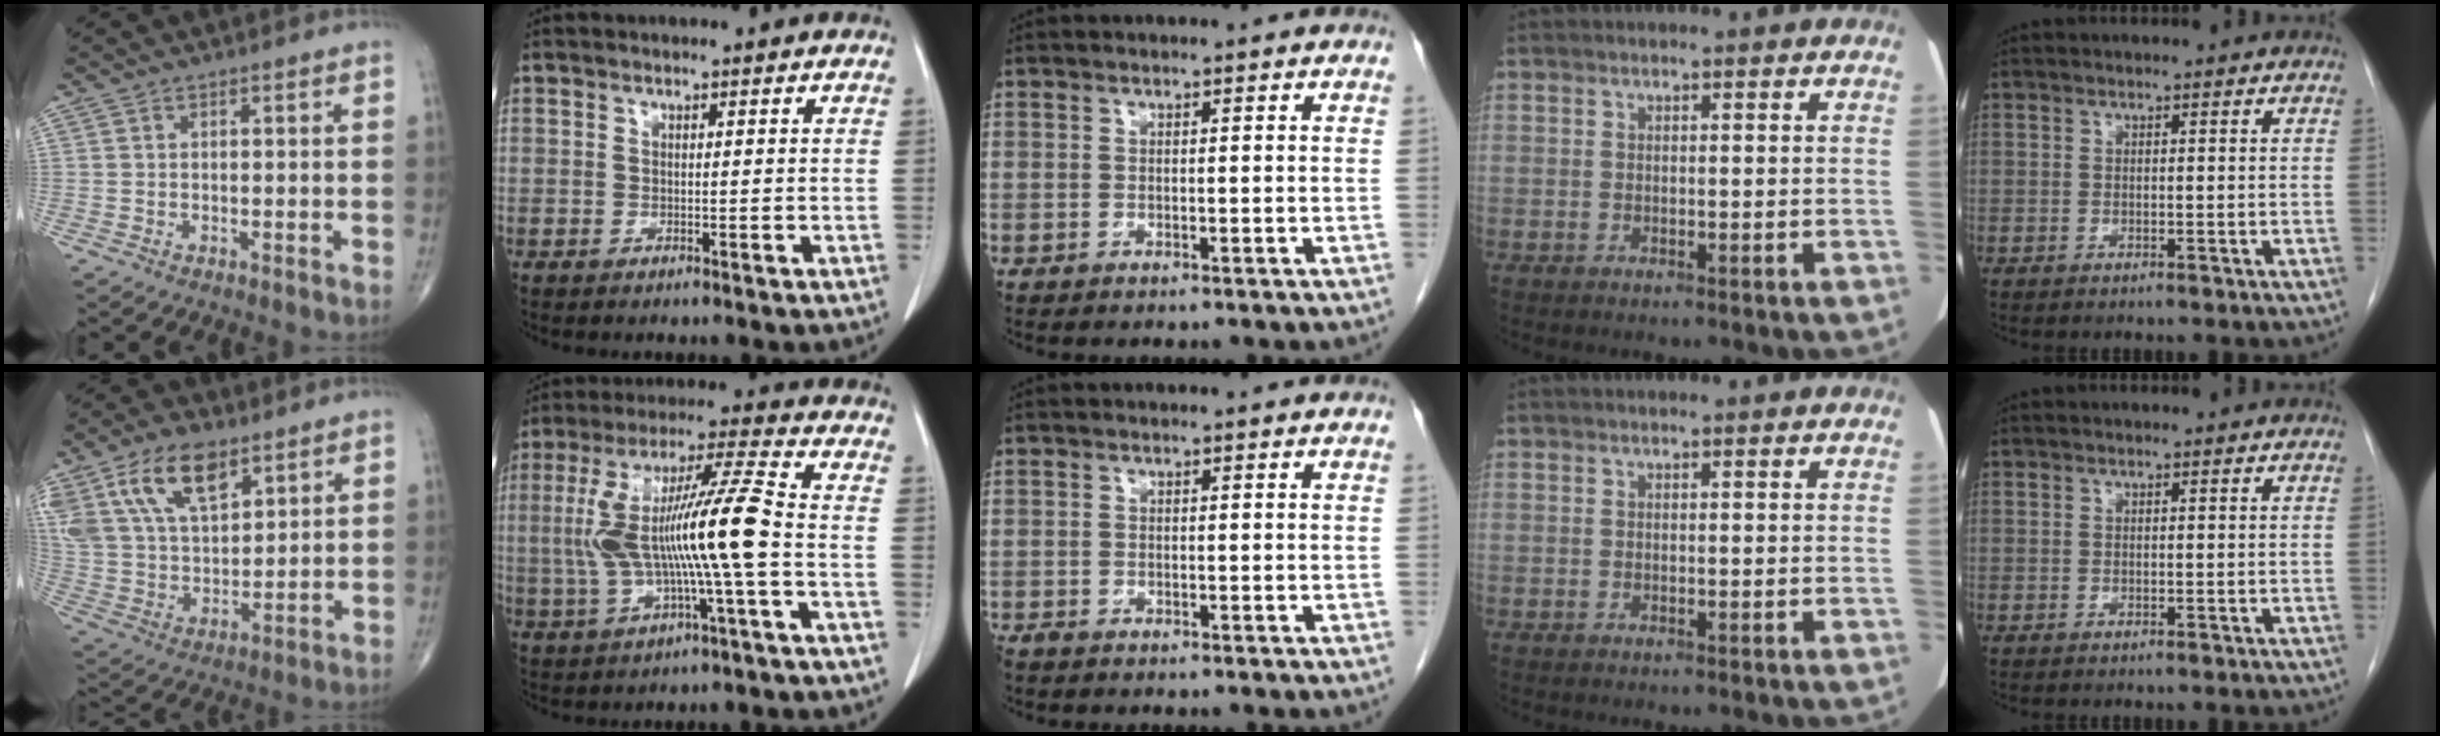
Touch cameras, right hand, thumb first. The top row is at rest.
{"thumb": {"total": 17.6, "force": [9.5, 9.2, 11.6], "torque": [-0.208, -0.023, 0.185]}, "index": {"total": 14.1, "force": [-1.3, -0.1, 14.1], "torque": [-0.279, 0.019, -0.025]}, "middle": {"total": 0.8, "force": [-0.7, 0.2, 0.2], "torque": [-0.012, -0.003, -0.016]}}